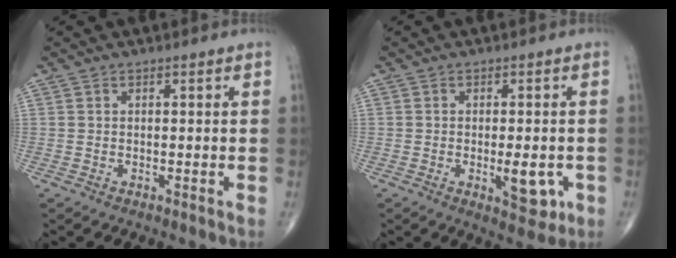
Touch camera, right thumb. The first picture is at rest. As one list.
[{"total": 6.3, "force": [-1.6, 2.7, 5.4], "torque": [-0.057, -0.005, -0.014]}]